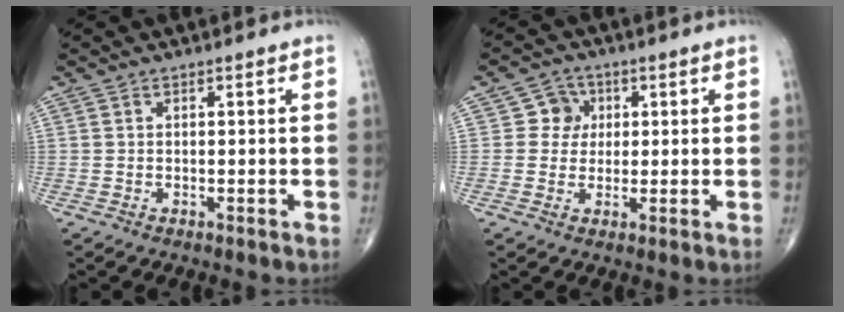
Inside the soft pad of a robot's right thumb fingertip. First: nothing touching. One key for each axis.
{"total": 4.4, "fx": 0.9, "fy": 4.2, "fz": 1.0, "tx": 0.014, "ty": 0.006, "tz": 0.005}